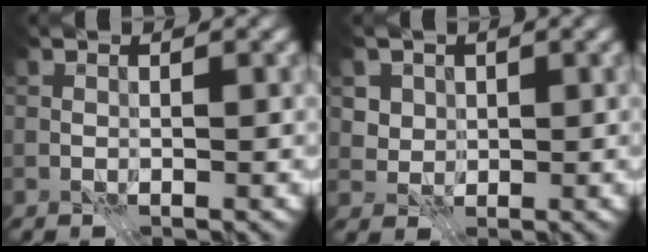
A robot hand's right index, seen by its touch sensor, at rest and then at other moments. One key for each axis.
{"total": 3.5, "fx": 1.6, "fy": 2.9, "fz": 1.3, "tx": -0.032, "ty": -0.008, "tz": 0.029}